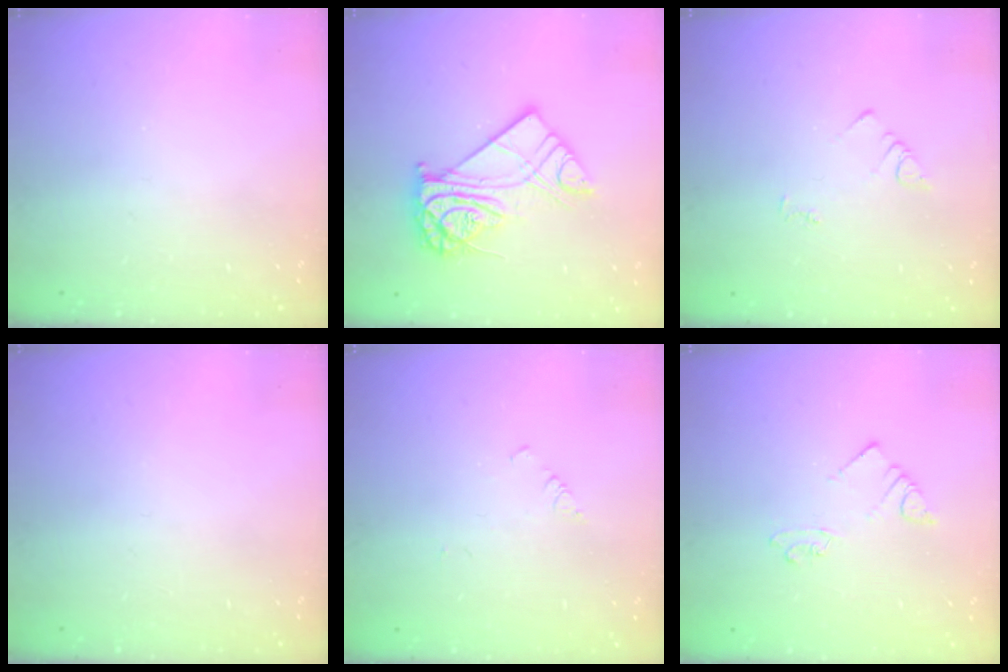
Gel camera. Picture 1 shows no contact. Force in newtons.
{"total": 13.3, "press": 13.3, "slide": 1.3}
{"total": 3.0, "press": 3.0, "slide": 0.4}
{"total": 0.0}
{"total": 1.3, "press": 1.3, "slide": 0.2}
{"total": 1.7, "press": 1.6, "slide": 0.2}